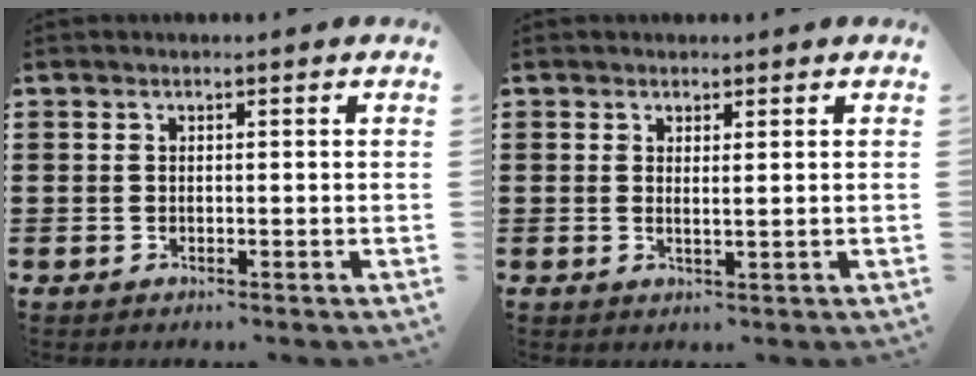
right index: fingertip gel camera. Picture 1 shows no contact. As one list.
[{"total": 1.0, "force": [0.7, 0.0, 0.7], "torque": [-0.014, 0.000, 0.013]}]